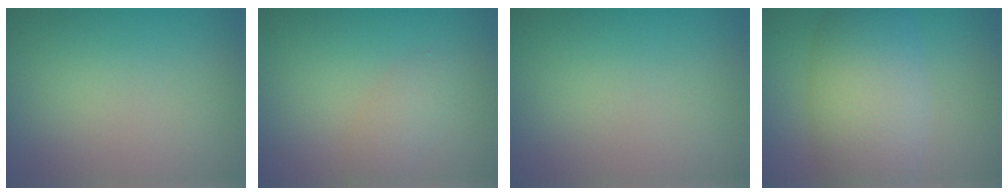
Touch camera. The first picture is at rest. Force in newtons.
{"total": 1.7, "press": 1.7, "slide": 0.1}
{"total": 0.0}
{"total": 8.5, "press": 8.5, "slide": 0.4}